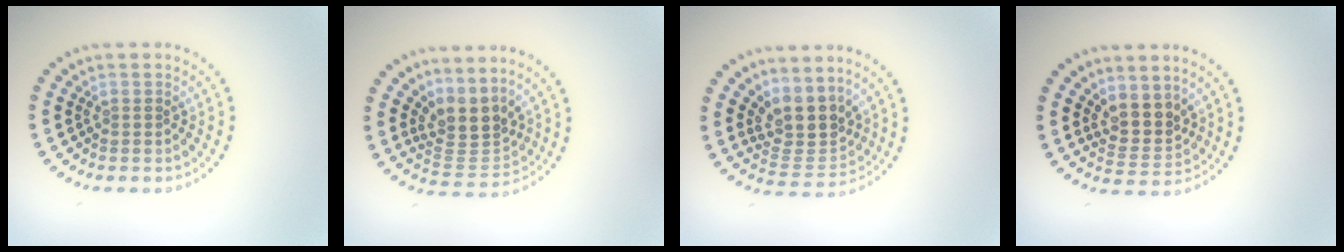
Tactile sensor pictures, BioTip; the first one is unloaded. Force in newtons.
{"total": 3.5, "press": 2.4, "slide": 2.5}
{"total": 3.9, "press": 3.1, "slide": 2.4}
{"total": 3.0, "press": 2.4, "slide": 1.8}